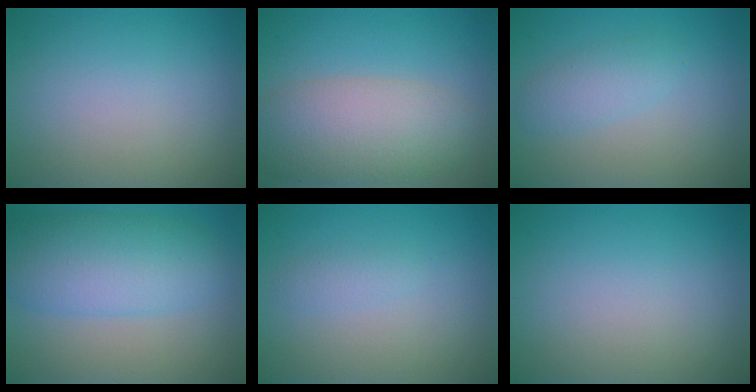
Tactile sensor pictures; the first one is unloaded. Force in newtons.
{"total": 7.0, "press": 7.0, "slide": 0.5}
{"total": 2.0, "press": 2.0, "slide": 0.1}
{"total": 6.9, "press": 6.9, "slide": 0.2}
{"total": 1.0, "press": 1.0, "slide": 0.1}
{"total": 0.0}